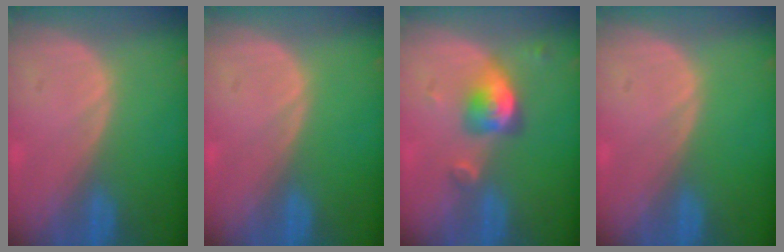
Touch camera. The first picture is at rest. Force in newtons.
{"total": 0.0}
{"total": 5.0, "press": 4.7, "slide": 1.6}
{"total": 0.0}